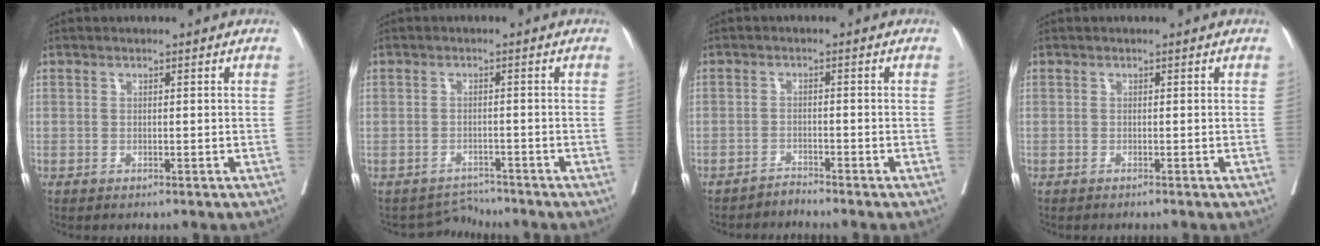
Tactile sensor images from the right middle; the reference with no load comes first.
{"total": 2.8, "force": [-2.3, 0.3, -1.5], "torque": [0.023, 0.004, -0.037]}
{"total": 1.7, "force": [-1.6, -0.3, -0.5], "torque": [0.014, -0.008, -0.029]}
{"total": 1.2, "force": [-1.0, -0.1, 0.5], "torque": [-0.007, -0.001, -0.014]}